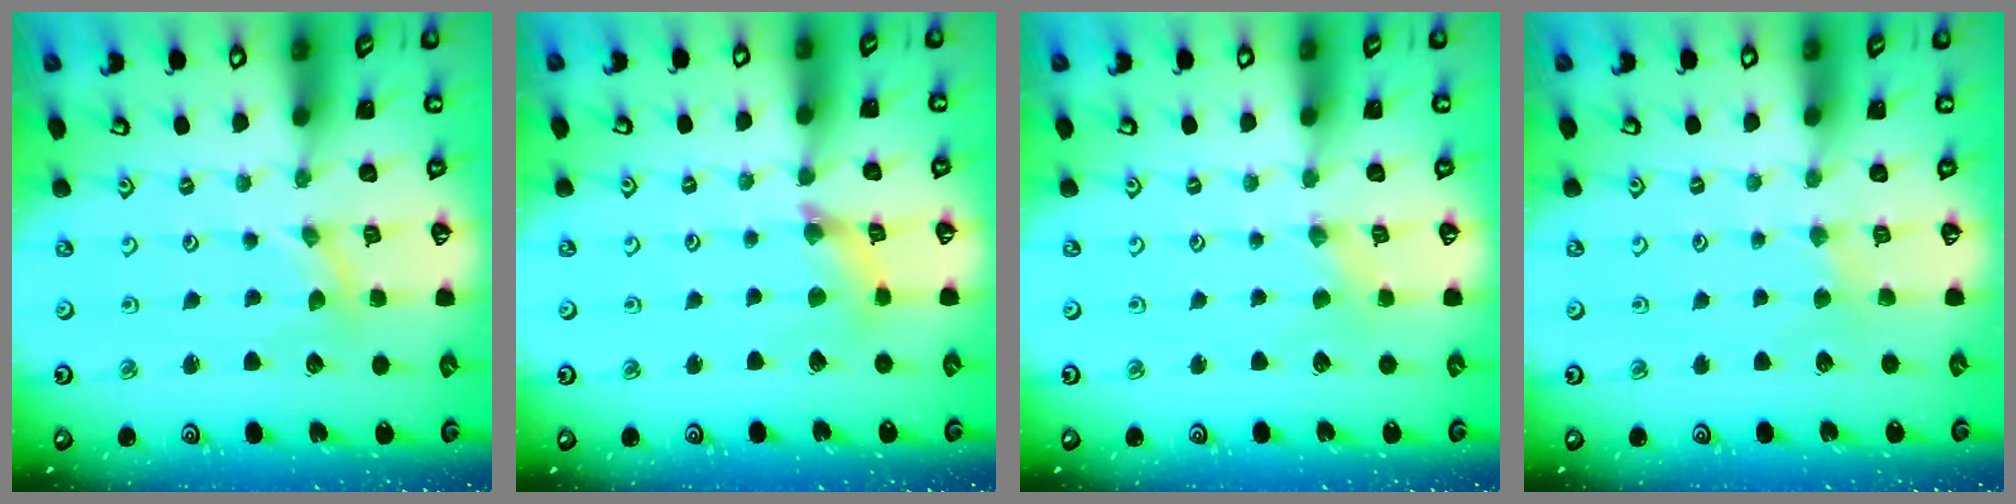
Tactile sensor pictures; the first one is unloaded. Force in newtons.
{"total": 3.9, "press": 3.9, "slide": 0.4}
{"total": 0.0}
{"total": 2.0, "press": 2.0, "slide": 0.3}